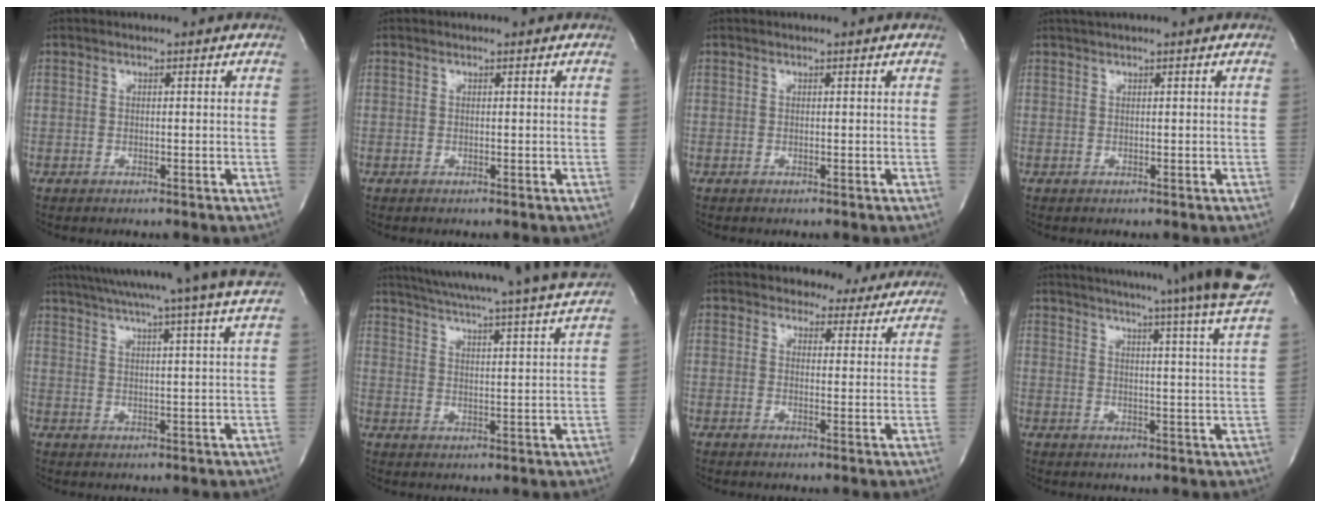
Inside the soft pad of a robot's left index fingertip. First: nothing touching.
{"total": 0.0}
{"total": 0.0}
{"total": 1.2, "force": [0.8, -0.2, 0.8], "torque": [-0.019, 0.012, 0.019]}
{"total": 21.3, "force": [18.2, -1.8, 10.9], "torque": [-0.187, -0.023, 0.240]}
{"total": 23.5, "force": [21.3, -1.8, 9.6], "torque": [-0.159, -0.044, 0.282]}
{"total": 7.1, "force": [6.3, 3.2, 0.5], "torque": [0.014, -0.006, 0.056]}
{"total": 24.3, "force": [21.3, -2.4, 11.4], "torque": [-0.179, -0.067, 0.264]}